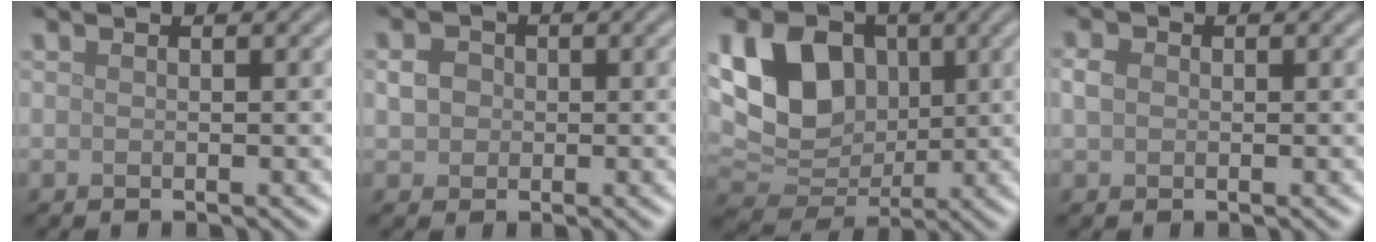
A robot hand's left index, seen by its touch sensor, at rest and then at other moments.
{"total": 1.8, "force": [0.1, 1.7, 0.7], "torque": [-0.009, 0.000, -0.001]}
{"total": 9.0, "force": [1.8, 6.8, 5.6], "torque": [-0.120, -0.001, 0.025]}
{"total": 1.5, "force": [0.1, 1.3, 0.8], "torque": [-0.015, 0.003, -0.002]}